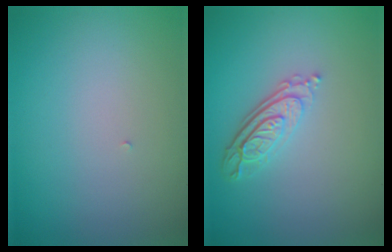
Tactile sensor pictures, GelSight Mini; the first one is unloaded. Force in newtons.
{"total": 3.7, "press": 2.7, "slide": 2.6}